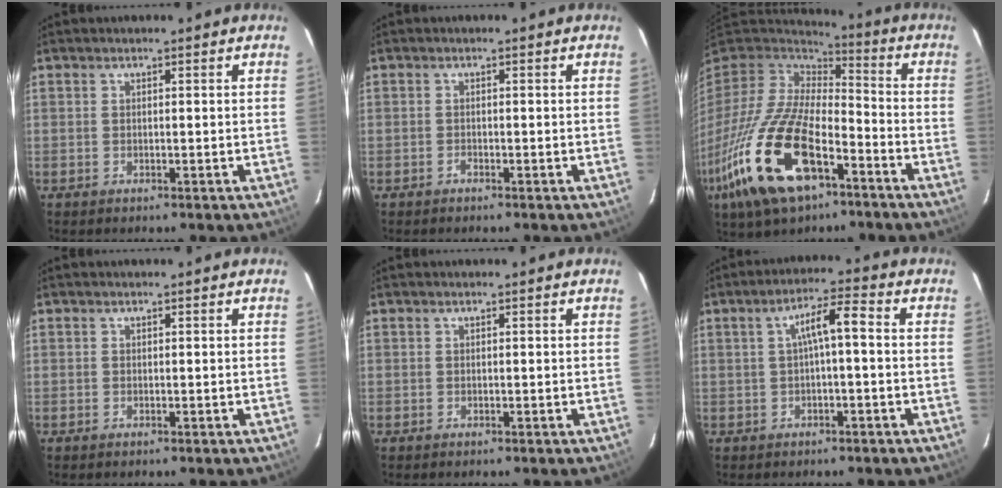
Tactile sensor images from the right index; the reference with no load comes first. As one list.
[{"total": 0.6, "force": [-0.5, 0.1, 0.1], "torque": [0.000, 0.002, -0.012]}, {"total": 25.6, "force": [-12.3, 11.8, 19.1], "torque": [-0.413, -0.052, -0.223]}, {"total": 0.0}, {"total": 0.0}, {"total": 5.2, "force": [-0.1, 0.9, 5.2], "torque": [-0.094, 0.016, 0.005]}]